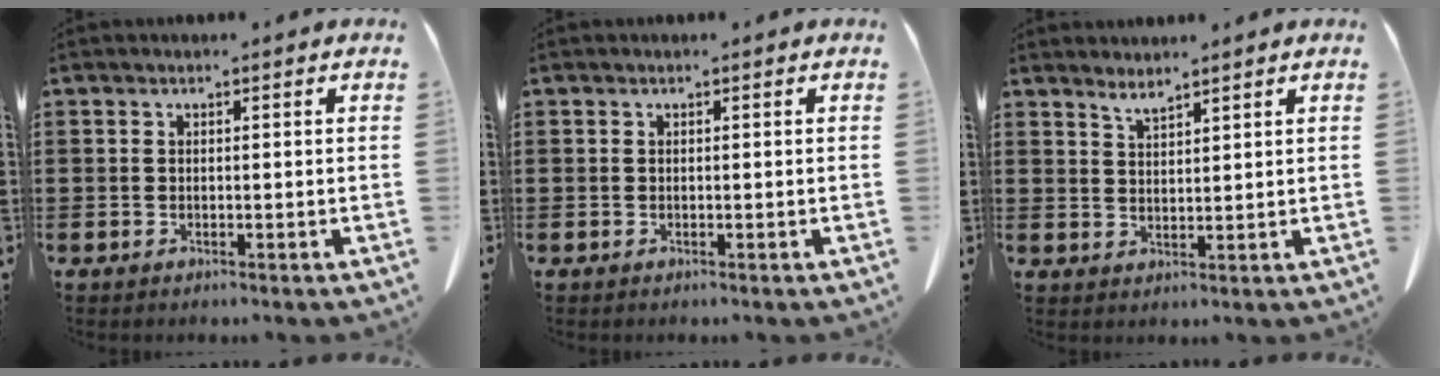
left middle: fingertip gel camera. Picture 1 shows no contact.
{"total": 0.0}
{"total": 2.1, "force": [2.0, -0.2, 0.5], "torque": [-0.013, -0.002, 0.039]}